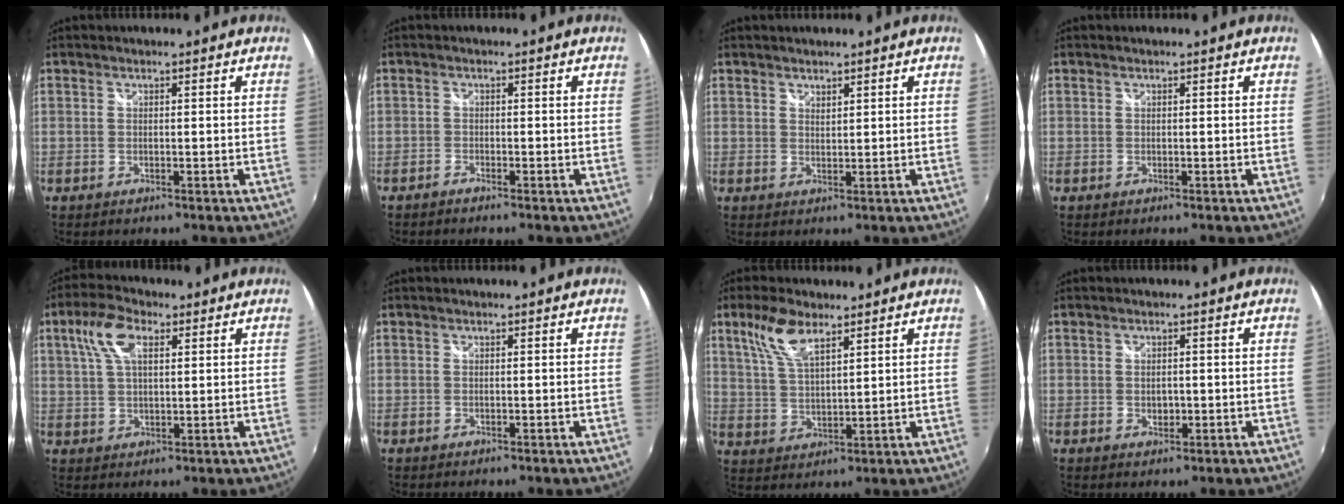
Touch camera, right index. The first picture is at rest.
{"total": 1.2, "force": [-1.1, 0.3, 0.2], "torque": [-0.012, -0.002, -0.025]}
{"total": 1.3, "force": [1.2, 0.5, 0.2], "torque": [-0.001, 0.001, 0.020]}
{"total": 0.0}
{"total": 8.0, "force": [3.2, 3.8, 6.3], "torque": [-0.128, 0.021, 0.060]}
{"total": 0.0}
{"total": 8.2, "force": [5.1, 3.1, 5.6], "torque": [-0.113, 0.011, 0.105]}
{"total": 2.1, "force": [-0.2, 1.6, 1.4], "torque": [-0.021, -0.001, -0.002]}